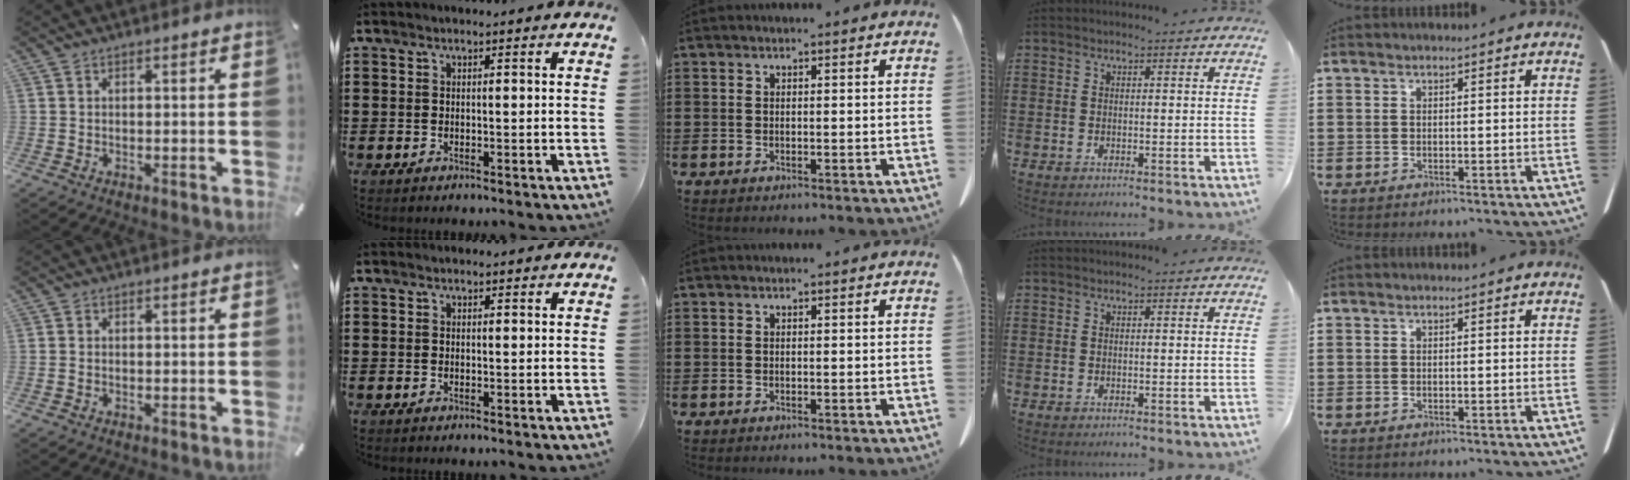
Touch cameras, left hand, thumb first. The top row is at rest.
{"thumb": {"total": 0.6, "force": [-0.3, 0.4, 0.3], "torque": [-0.005, 0.002, -0.006]}, "index": {"total": 0.6, "force": [0.5, 0.3, 0.1], "torque": [-0.004, 0.002, 0.009]}}